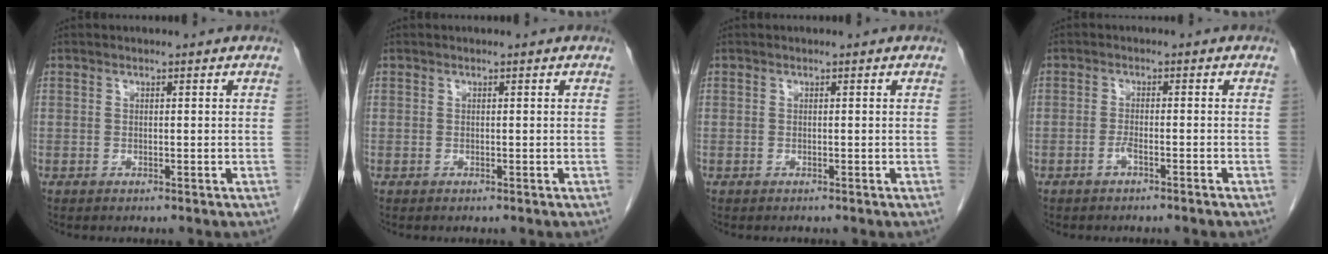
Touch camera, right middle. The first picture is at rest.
{"total": 0.0}
{"total": 0.0}
{"total": 1.6, "force": [-1.2, 0.0, 1.2], "torque": [-0.024, 0.002, -0.022]}